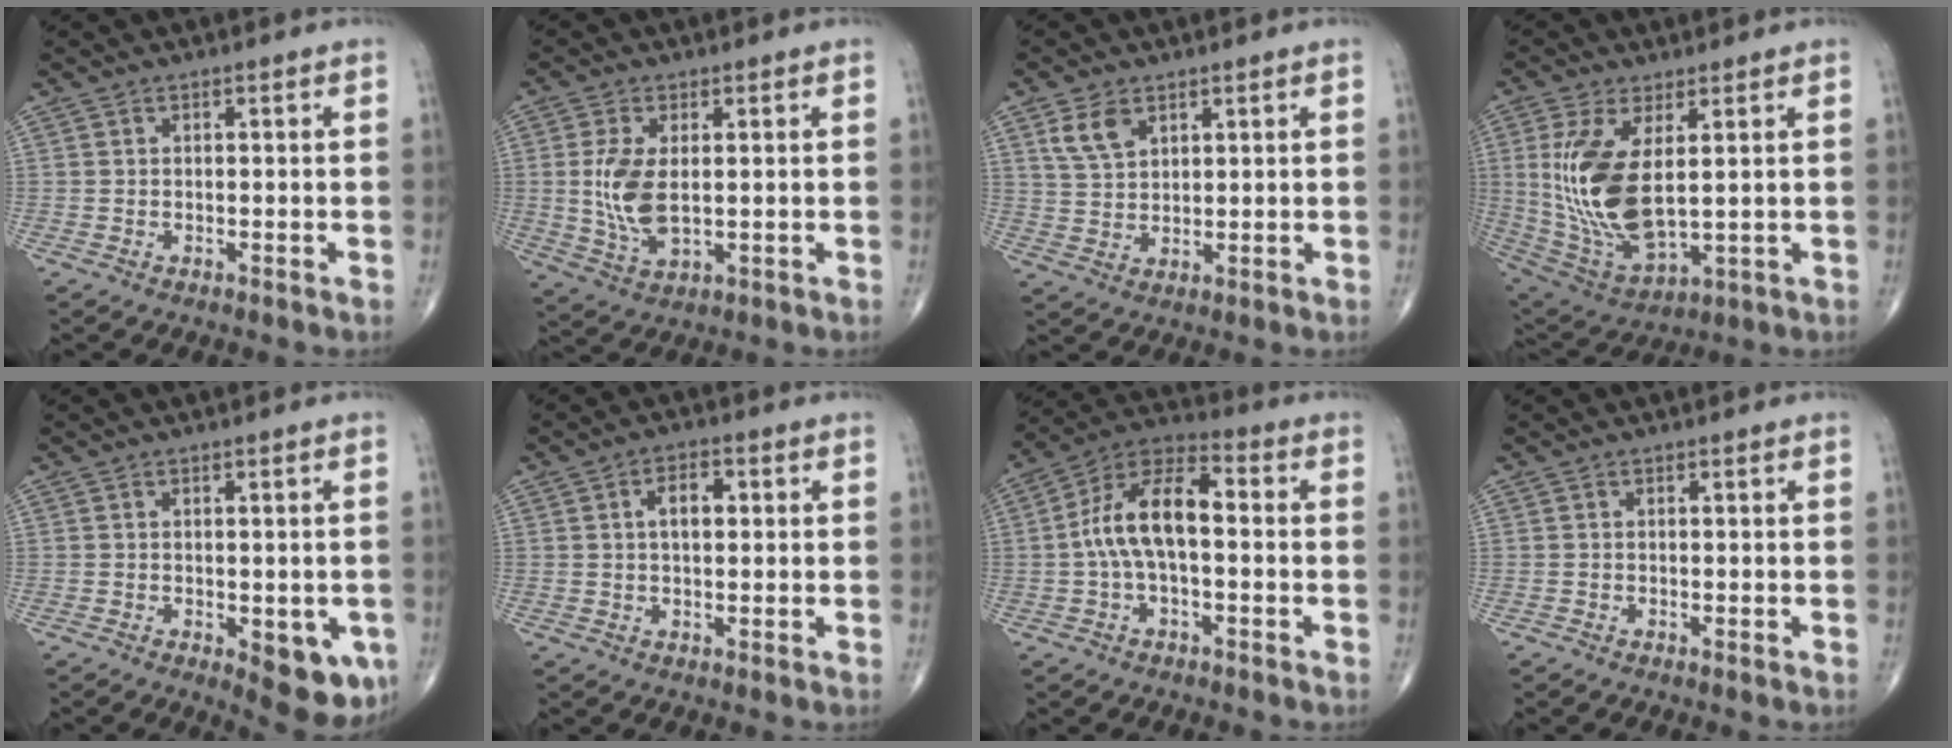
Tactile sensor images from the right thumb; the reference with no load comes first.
{"total": 8.5, "force": [0.6, 4.3, 7.4], "torque": [-0.156, -0.012, 0.019]}
{"total": 5.7, "force": [3.0, 3.5, 3.4], "torque": [-0.056, -0.010, 0.063]}
{"total": 16.4, "force": [2.4, 7.4, 14.5], "torque": [-0.301, -0.022, 0.066]}
{"total": 9.4, "force": [-2.8, 4.0, 8.0], "torque": [-0.076, -0.010, -0.027]}
{"total": 4.8, "force": [0.9, 2.7, 3.9], "torque": [-0.060, 0.008, 0.012]}
{"total": 12.5, "force": [-0.3, 6.1, 10.9], "torque": [-0.203, 0.045, -0.015]}
{"total": 0.0}